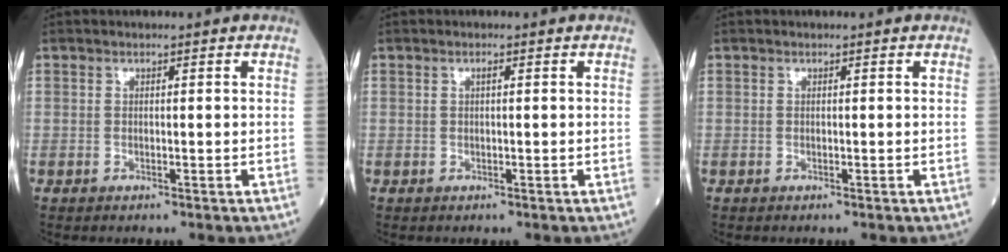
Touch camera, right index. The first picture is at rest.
{"total": 0.6, "force": [0.1, 0.1, 0.5], "torque": [-0.012, 0.001, 0.003]}
{"total": 0.0}